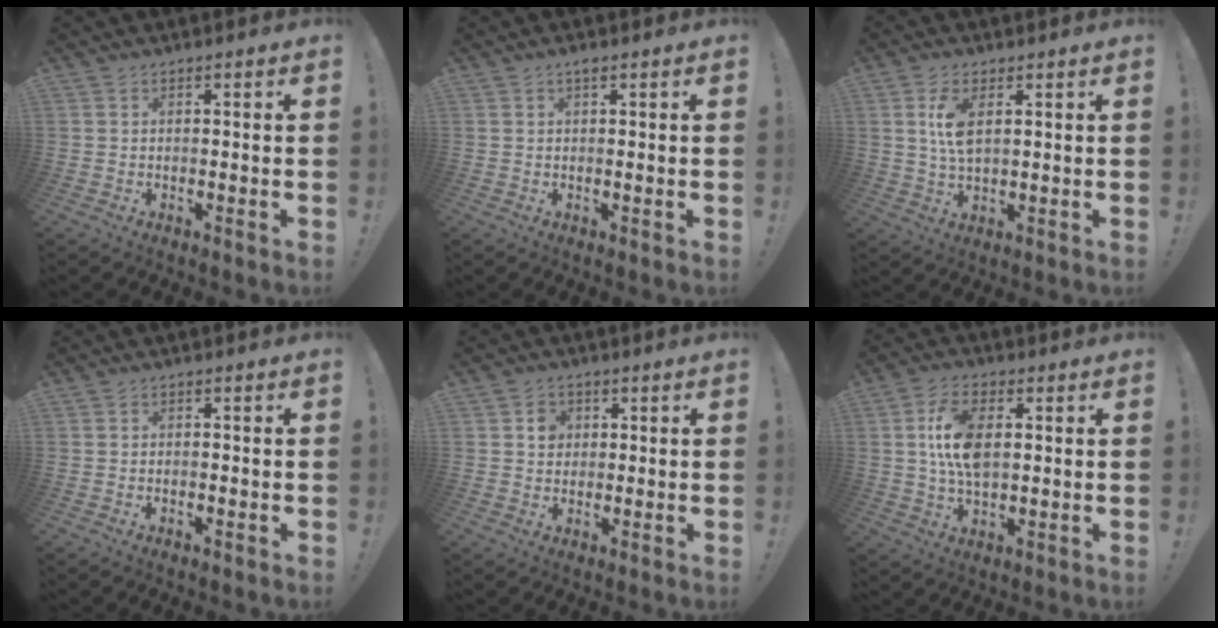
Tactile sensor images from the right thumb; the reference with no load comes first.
{"total": 1.1, "force": [0.6, 0.1, 0.9], "torque": [-0.013, 0.001, 0.009]}
{"total": 7.0, "force": [2.1, 3.2, 5.9], "torque": [-0.109, -0.010, 0.030]}
{"total": 0.7, "force": [-0.6, 0.3, 0.2], "torque": [-0.011, 0.004, -0.009]}
{"total": 4.1, "force": [1.1, 3.7, 1.6], "torque": [-0.008, -0.003, 0.015]}
{"total": 11.5, "force": [1.6, 6.4, 9.4], "torque": [-0.169, -0.001, 0.028]}